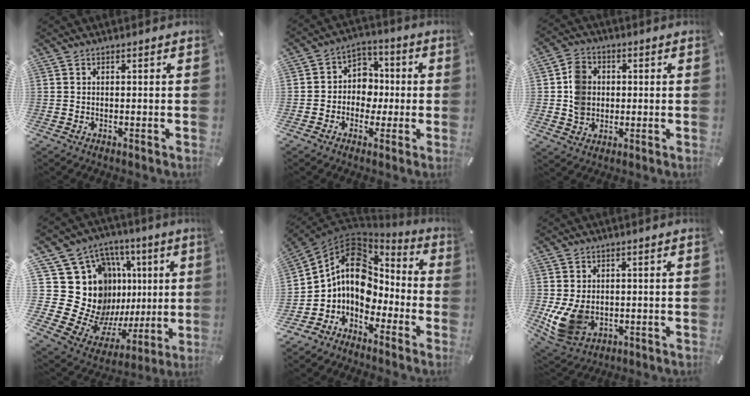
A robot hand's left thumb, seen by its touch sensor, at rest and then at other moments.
{"total": 8.2, "force": [-1.5, 7.7, 2.5], "torque": [-0.044, 0.023, -0.025]}
{"total": 7.7, "force": [0.2, 7.0, 3.3], "torque": [-0.046, 0.011, 0.009]}
{"total": 25.8, "force": [4.8, 20.3, 15.2], "torque": [-0.228, -0.093, 0.157]}
{"total": 11.0, "force": [0.9, 9.1, 6.2], "torque": [-0.133, -0.013, 0.013]}
{"total": 9.4, "force": [-1.1, 7.6, 5.4], "torque": [-0.131, 0.002, -0.015]}